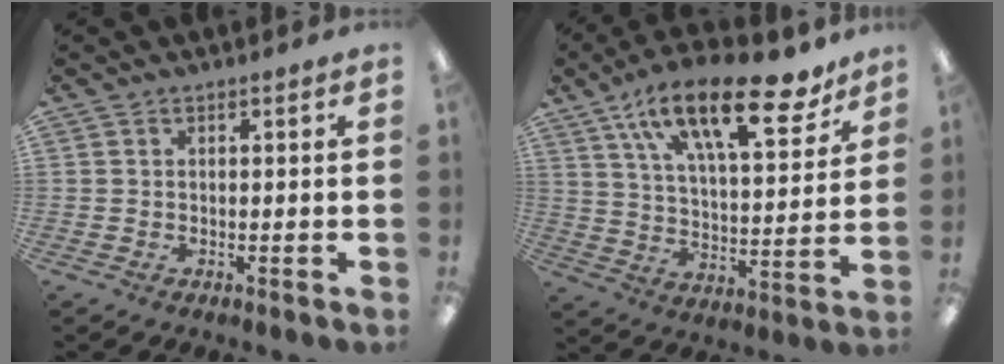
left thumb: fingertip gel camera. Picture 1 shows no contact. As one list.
[{"total": 24.0, "force": [14.8, 9.3, 16.4], "torque": [-0.247, -0.079, 0.243]}]